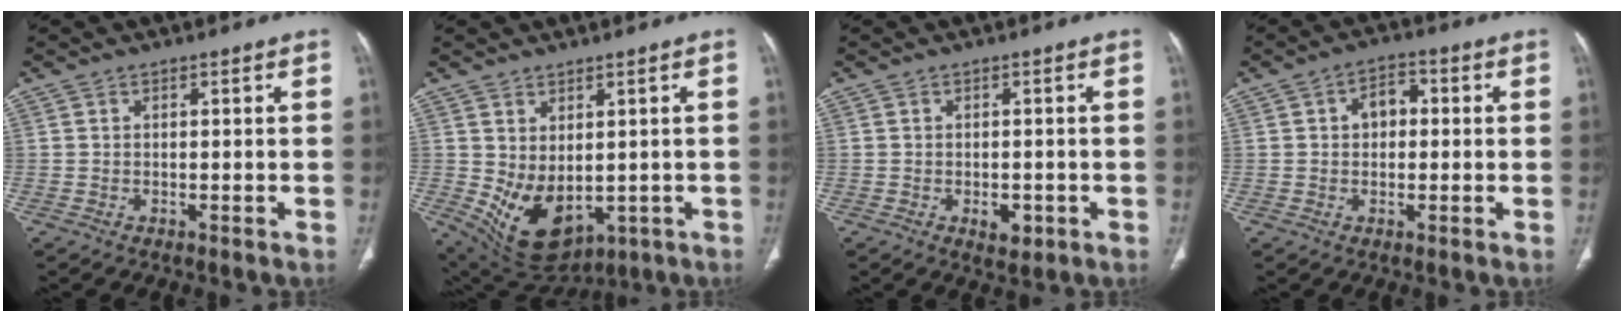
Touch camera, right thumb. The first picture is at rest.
{"total": 11.2, "force": [-1.3, 7.0, 8.6], "torque": [-0.134, -0.009, 0.016]}
{"total": 3.4, "force": [-1.2, 2.0, 2.4], "torque": [-0.025, 0.001, -0.010]}
{"total": 5.0, "force": [0.6, 3.6, 3.5], "torque": [-0.039, 0.015, 0.002]}